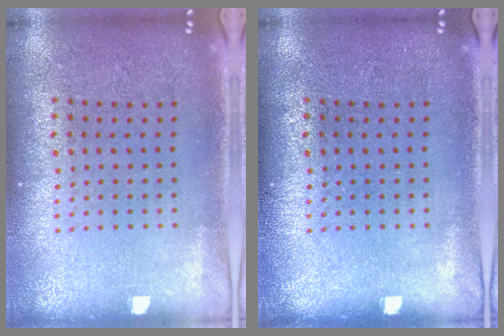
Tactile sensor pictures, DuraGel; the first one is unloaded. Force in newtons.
{"total": 0.0}